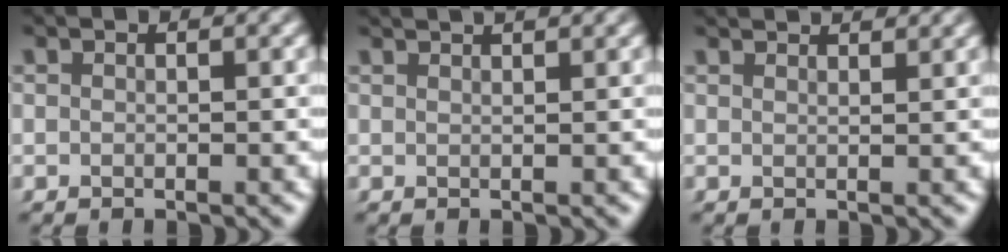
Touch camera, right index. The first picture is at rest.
{"total": 1.9, "force": [1.5, -0.2, 1.1], "torque": [-0.005, 0.006, 0.023]}
{"total": 1.9, "force": [1.8, -0.3, 0.6], "torque": [0.001, 0.000, 0.028]}